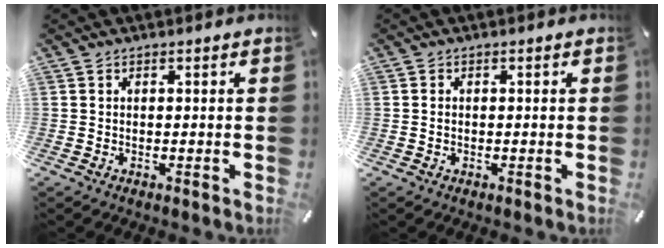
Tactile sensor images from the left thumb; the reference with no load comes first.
{"total": 0.9, "force": [-0.1, 0.6, 0.6], "torque": [-0.014, 0.004, -0.004]}